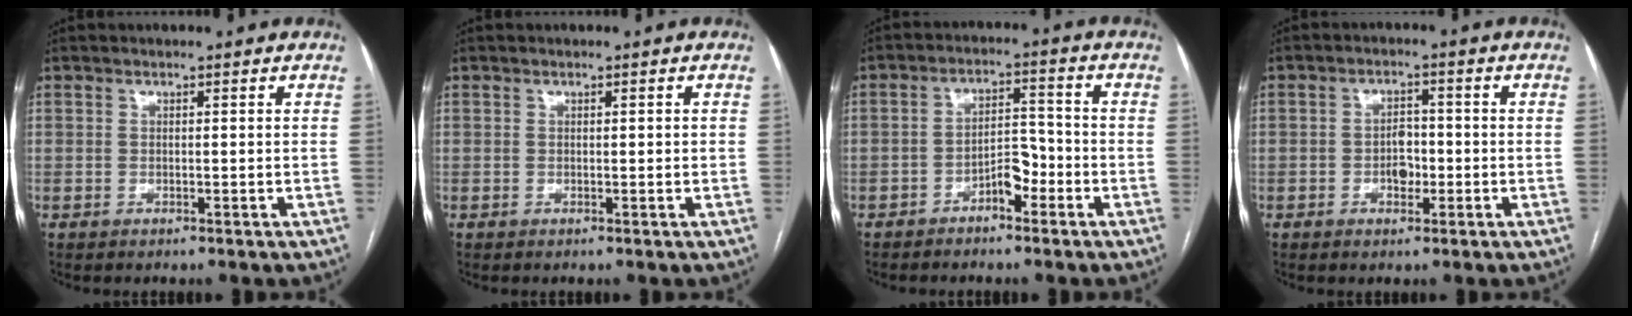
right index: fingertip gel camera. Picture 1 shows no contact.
{"total": 0.6, "force": [0.1, 0.2, 0.5], "torque": [-0.008, 0.002, 0.003]}
{"total": 4.9, "force": [-2.7, 2.1, 3.5], "torque": [-0.057, 0.016, -0.046]}
{"total": 3.5, "force": [-0.9, 2.2, 2.6], "torque": [-0.039, 0.006, -0.012]}